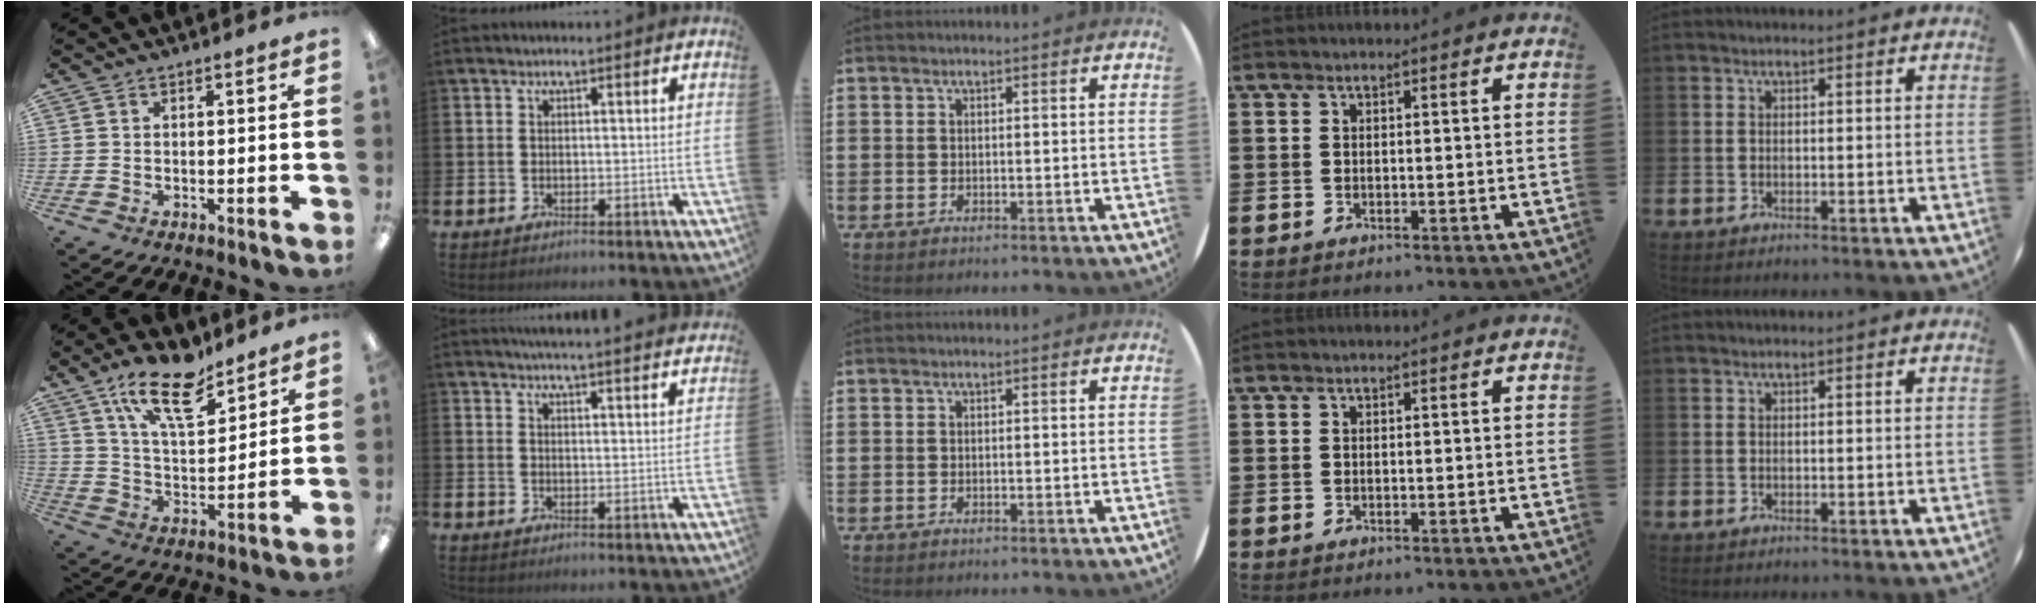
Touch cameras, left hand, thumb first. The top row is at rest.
{"thumb": {"total": 16.5, "force": [11.4, 6.5, 10.0], "torque": [-0.161, -0.056, 0.195]}, "index": {"total": 4.2, "force": [4.1, -0.6, 0.4], "torque": [-0.013, -0.023, 0.073]}}